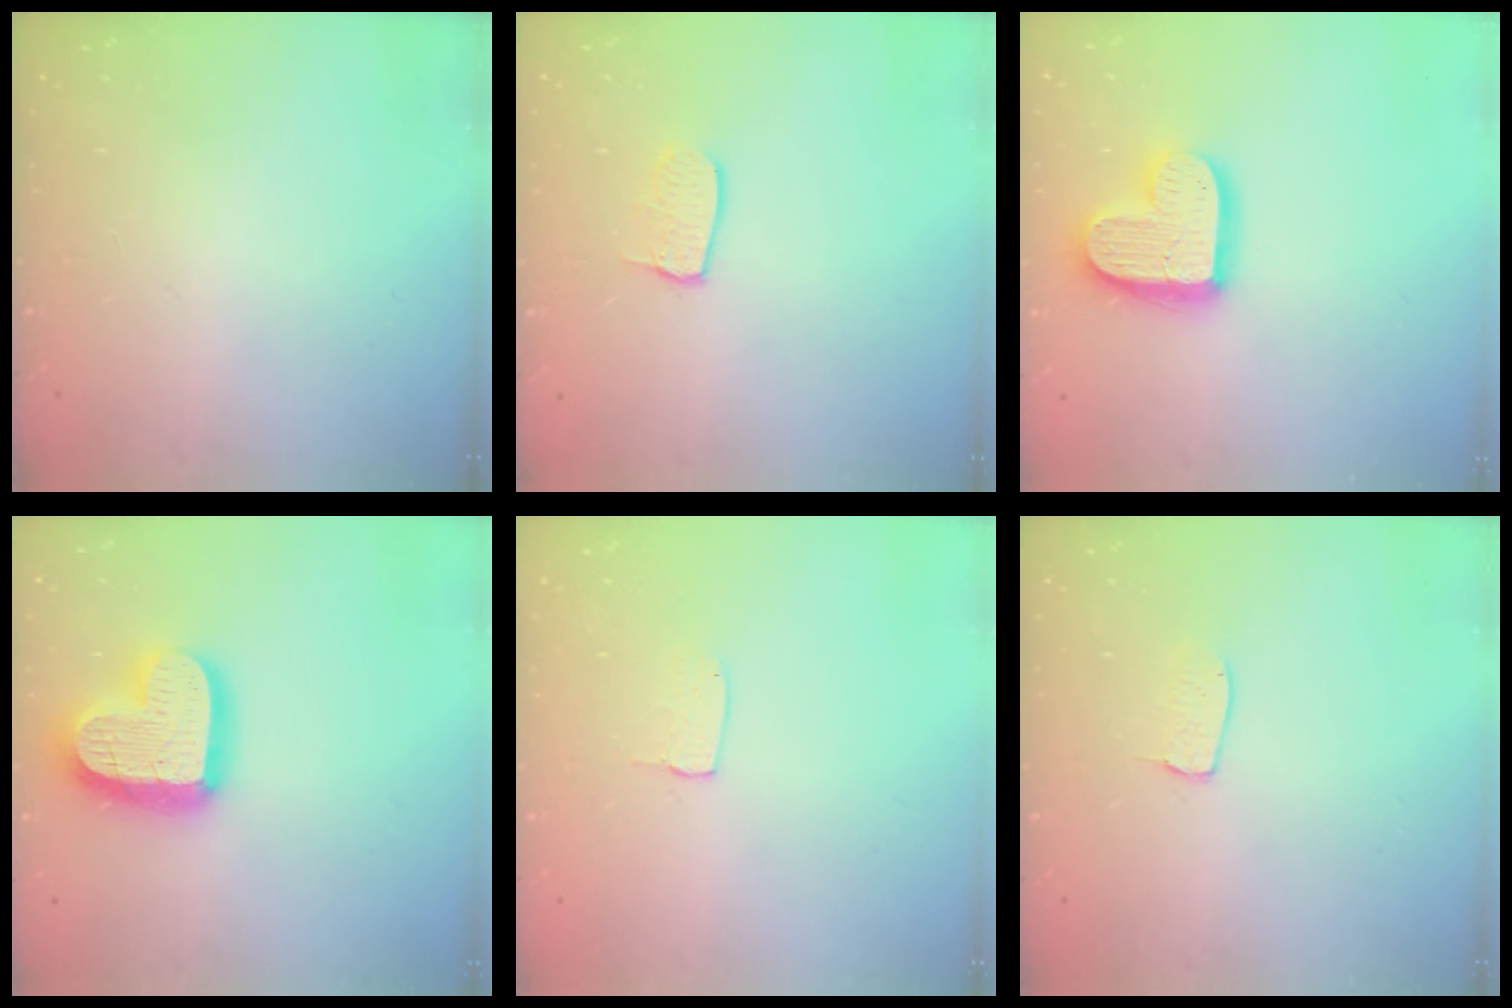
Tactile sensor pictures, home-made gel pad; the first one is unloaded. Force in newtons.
{"total": 6.3, "press": 6.3, "slide": 0.2}
{"total": 15.5, "press": 15.4, "slide": 1.2}
{"total": 17.7, "press": 17.7, "slide": 1.5}
{"total": 3.3, "press": 3.3, "slide": 0.1}
{"total": 3.8, "press": 3.8, "slide": 0.2}